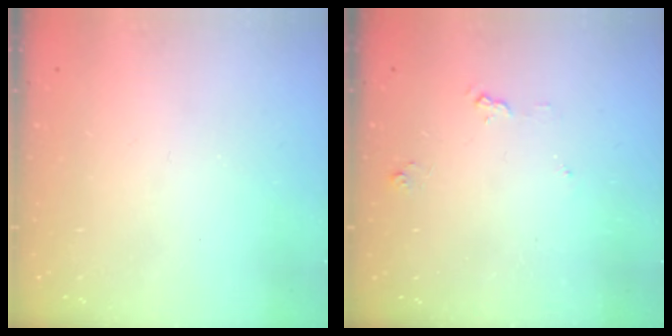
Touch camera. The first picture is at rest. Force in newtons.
{"total": 5.4, "press": 5.4, "slide": 0.6}